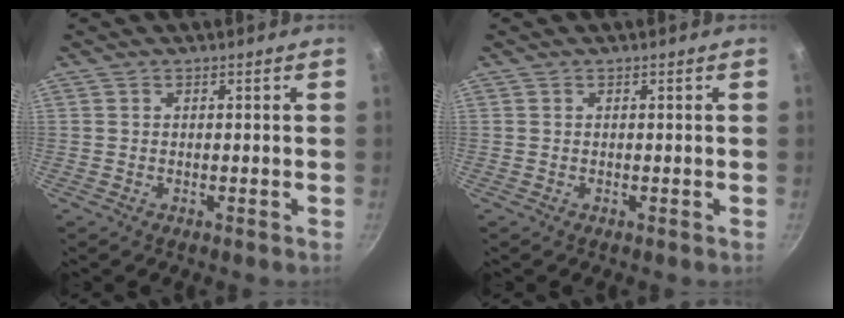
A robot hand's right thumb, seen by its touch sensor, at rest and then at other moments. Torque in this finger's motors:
{"motor_torque": [-0.13, 0.10, 0.03, -0.35, 0.04]}